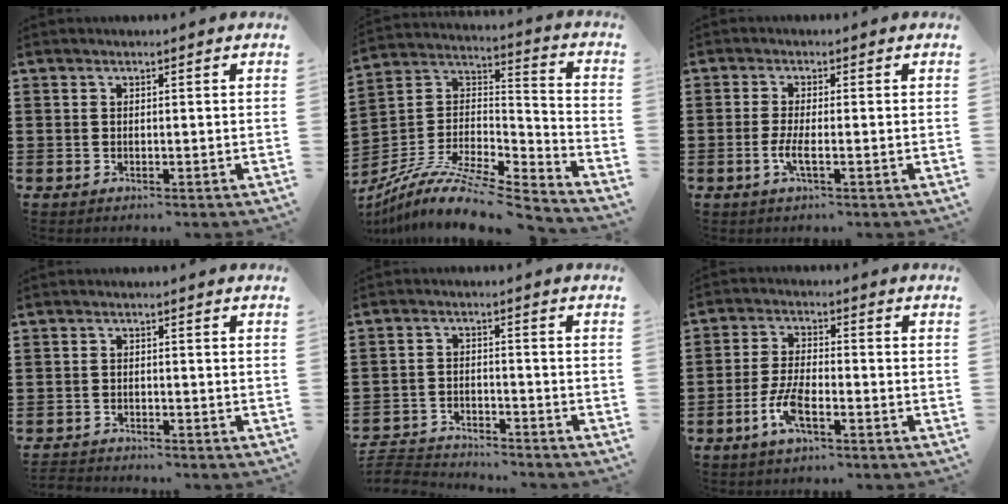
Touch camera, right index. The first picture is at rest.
{"total": 10.5, "force": [-8.2, 2.6, 5.9], "torque": [-0.116, 0.008, -0.161]}
{"total": 3.4, "force": [-1.1, 0.4, 3.2], "torque": [-0.071, -0.010, -0.024]}
{"total": 1.6, "force": [-1.6, 0.1, -0.2], "torque": [-0.002, 0.001, -0.036]}
{"total": 3.9, "force": [-3.9, 0.4, 0.1], "torque": [-0.023, -0.003, -0.088]}
{"total": 5.9, "force": [-2.9, 1.7, 4.8], "torque": [-0.120, -0.011, -0.061]}